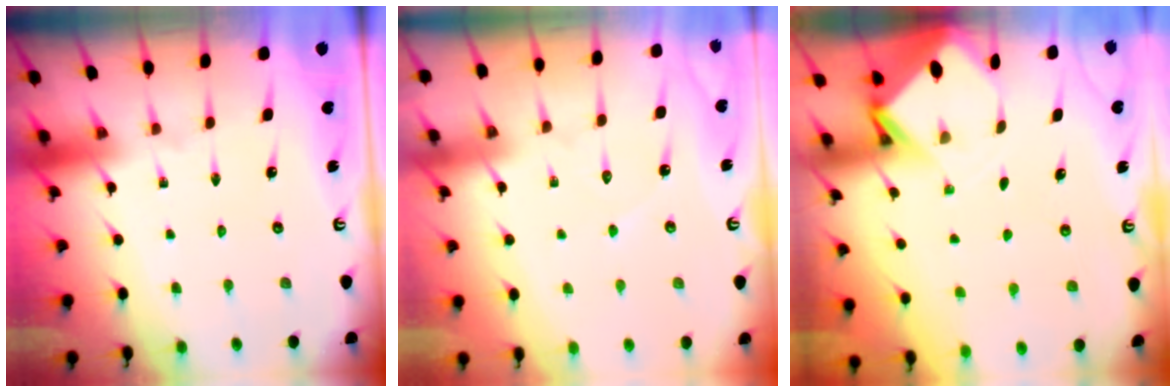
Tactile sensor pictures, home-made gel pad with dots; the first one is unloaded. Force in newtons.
{"total": 5.5, "press": 5.5, "slide": 0.4}
{"total": 3.6, "press": 3.6, "slide": 0.2}